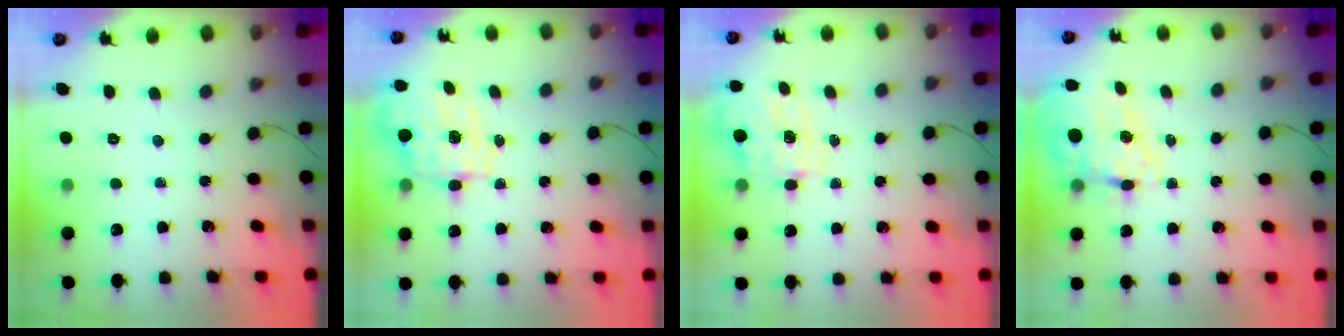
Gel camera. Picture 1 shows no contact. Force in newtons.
{"total": 11.0, "press": 10.9, "slide": 1.5}
{"total": 3.5, "press": 3.4, "slide": 0.9}
{"total": 17.2, "press": 16.8, "slide": 3.8}